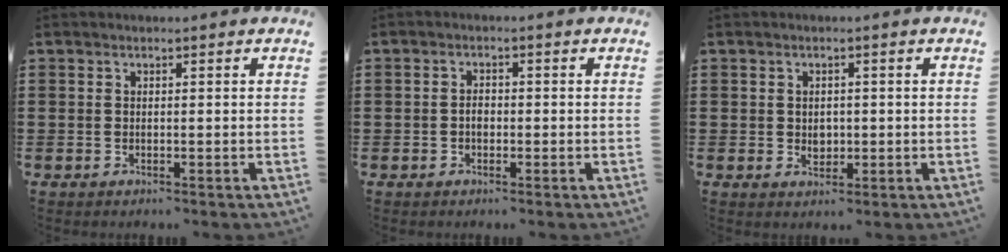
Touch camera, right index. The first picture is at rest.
{"total": 1.6, "force": [-0.3, 1.0, 1.1], "torque": [-0.024, 0.003, -0.007]}
{"total": 2.1, "force": [-0.1, 1.5, 1.4], "torque": [-0.022, 0.000, -0.003]}